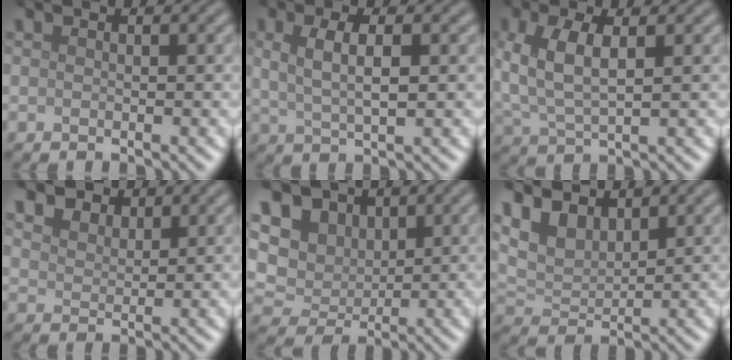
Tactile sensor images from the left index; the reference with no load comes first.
{"total": 3.6, "force": [0.9, 1.1, 3.3], "torque": [-0.067, 0.001, 0.017]}
{"total": 5.0, "force": [1.2, 2.3, 4.2], "torque": [-0.099, 0.005, 0.026]}
{"total": 3.7, "force": [3.0, 1.8, 1.0], "torque": [-0.040, -0.001, 0.056]}
{"total": 7.9, "force": [3.4, 6.2, 3.6], "torque": [-0.101, 0.014, 0.049]}
{"total": 4.8, "force": [3.5, 2.4, 2.3], "torque": [-0.059, 0.004, 0.061]}